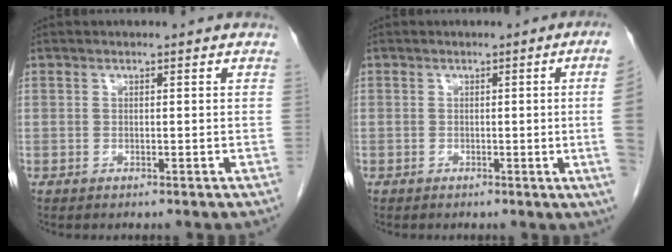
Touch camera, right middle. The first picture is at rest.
{"total": 5.9, "force": [-0.3, -2.2, 5.4], "torque": [-0.052, -0.010, -0.004]}